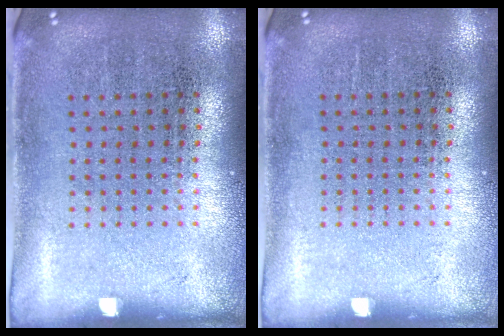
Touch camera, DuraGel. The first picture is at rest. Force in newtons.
{"total": 0.0}